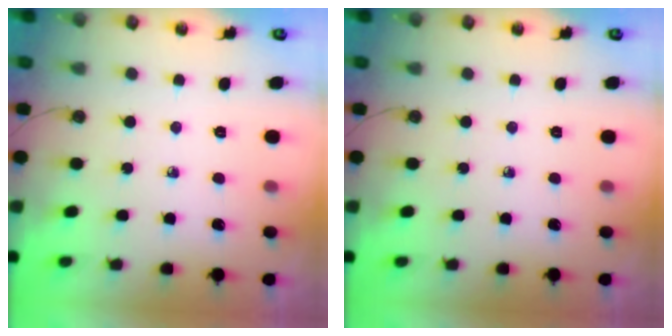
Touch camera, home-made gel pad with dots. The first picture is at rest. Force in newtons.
{"total": 0.0}